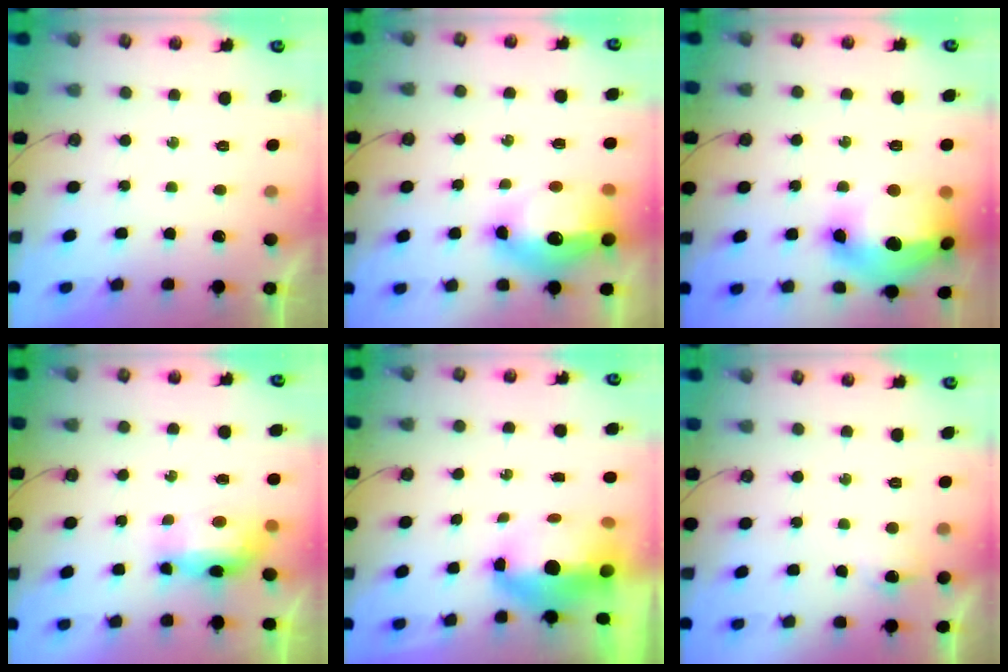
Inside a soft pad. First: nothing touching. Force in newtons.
{"total": 16.4, "press": 16.3, "slide": 1.9}
{"total": 24.8, "press": 23.6, "slide": 7.5}
{"total": 10.1, "press": 9.1, "slide": 4.4}
{"total": 14.7, "press": 9.3, "slide": 11.4}
{"total": 5.4, "press": 5.3, "slide": 1.3}